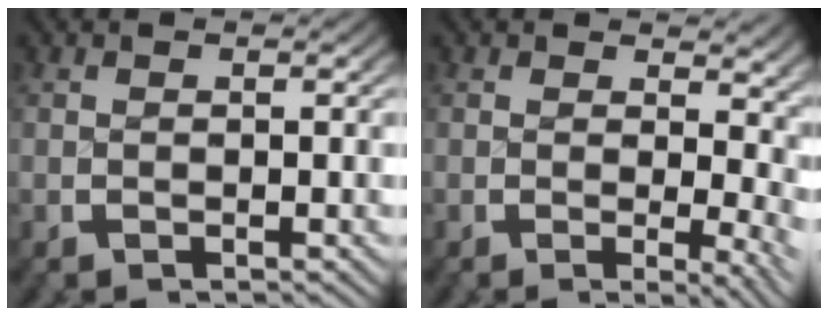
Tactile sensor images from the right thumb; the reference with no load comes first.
{"total": 3.6, "force": [0.6, 1.9, 2.9], "torque": [-0.017, -0.014, 0.004]}